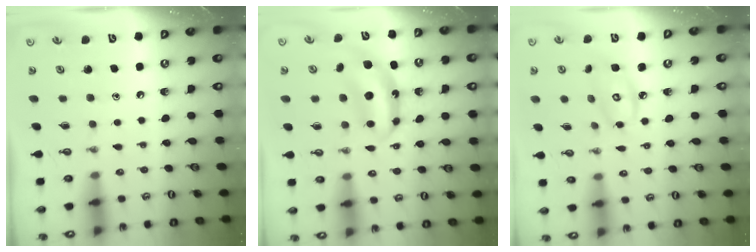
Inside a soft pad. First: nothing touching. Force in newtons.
{"total": 7.8, "press": 7.8, "slide": 0.5}
{"total": 7.6, "press": 7.6, "slide": 0.4}